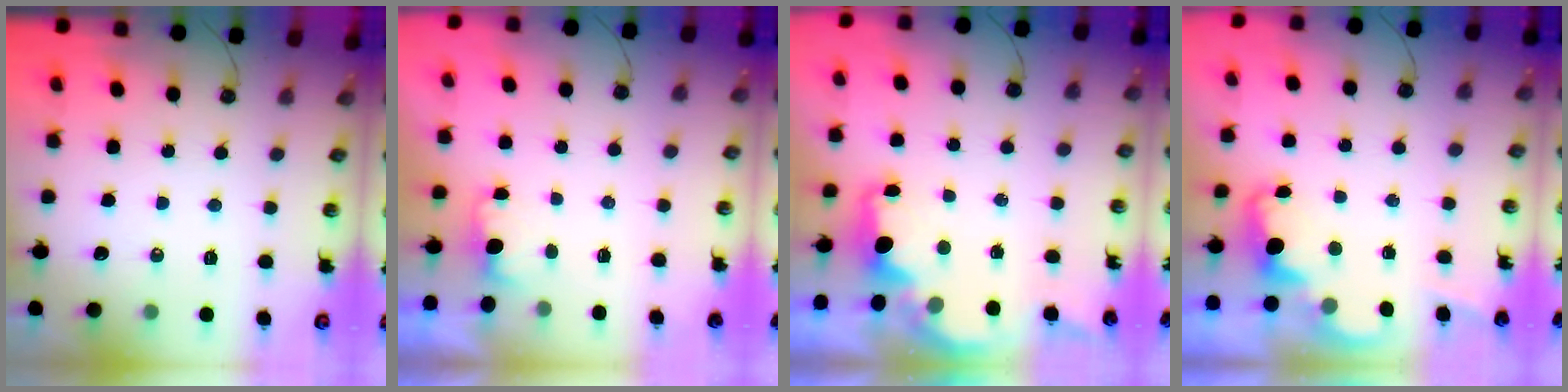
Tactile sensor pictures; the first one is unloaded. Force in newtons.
{"total": 1.0, "press": 0.7, "slide": 0.7}
{"total": 2.0, "press": 1.8, "slide": 0.8}
{"total": 2.4, "press": 2.3, "slide": 0.5}